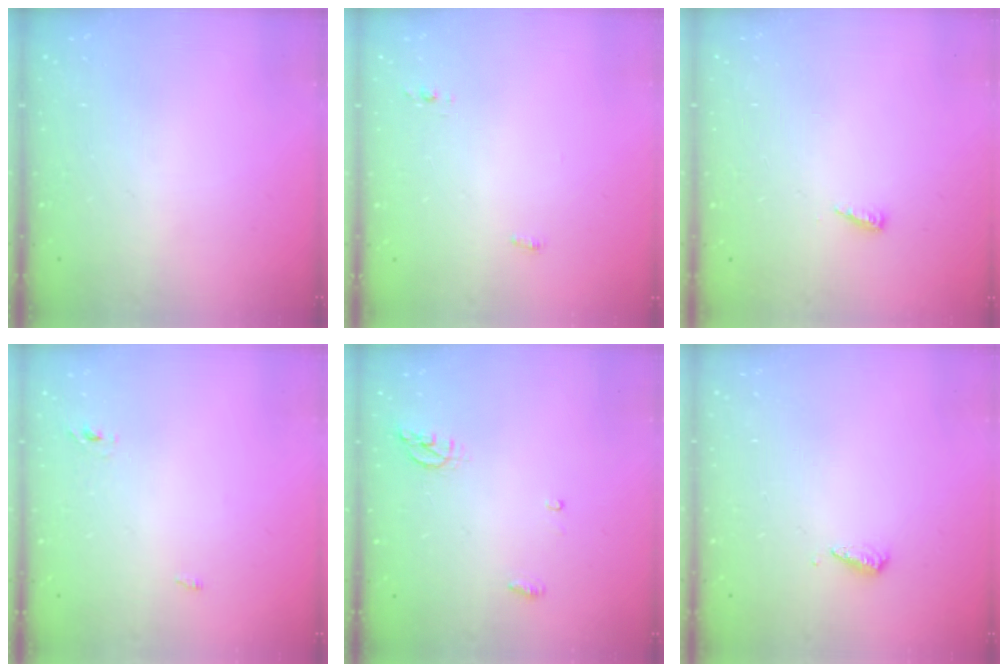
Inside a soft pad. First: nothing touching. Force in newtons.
{"total": 3.4, "press": 3.2, "slide": 1.1}
{"total": 4.2, "press": 4.1, "slide": 0.4}
{"total": 2.3, "press": 2.1, "slide": 1.0}
{"total": 4.5, "press": 4.3, "slide": 1.2}
{"total": 3.0, "press": 3.0, "slide": 0.2}